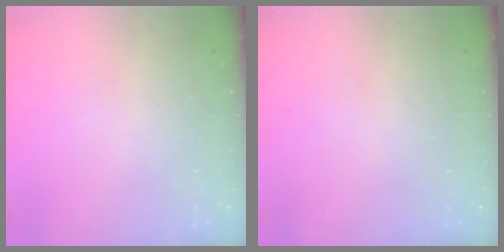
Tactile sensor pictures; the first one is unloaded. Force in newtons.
{"total": 0.0}